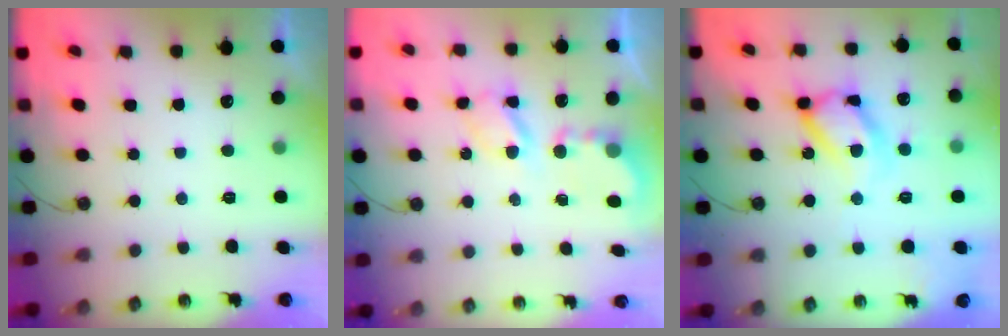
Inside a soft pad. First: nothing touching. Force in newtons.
{"total": 5.6, "press": 5.6, "slide": 0.3}
{"total": 17.6, "press": 17.5, "slide": 1.3}